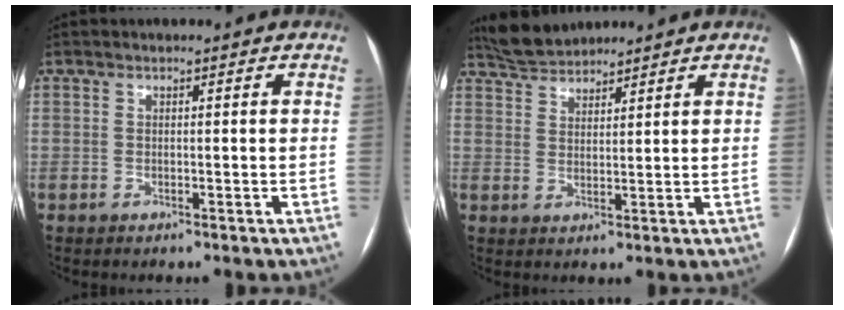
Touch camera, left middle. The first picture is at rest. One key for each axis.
{"total": 4.9, "fx": 4.8, "fy": 0.7, "fz": 0.4, "tx": -0.020, "ty": 0.021, "tz": 0.095}